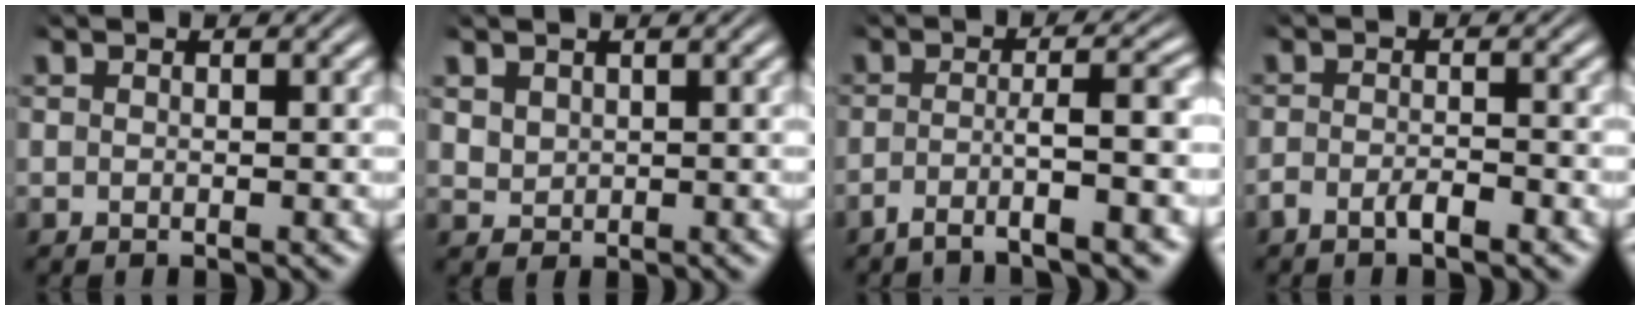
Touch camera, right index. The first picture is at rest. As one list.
[{"total": 1.6, "force": [0.9, 1.3, 0.4], "torque": [-0.014, -0.013, 0.032]}, {"total": 4.4, "force": [-2.8, 0.2, 3.4], "torque": [-0.049, -0.011, -0.038]}, {"total": 2.1, "force": [-1.6, 0.9, 0.8], "torque": [-0.009, -0.004, -0.033]}]